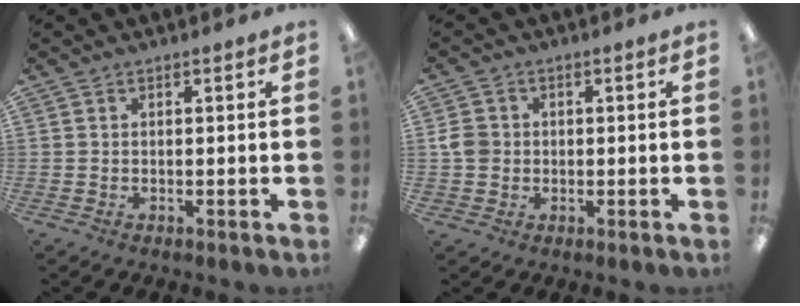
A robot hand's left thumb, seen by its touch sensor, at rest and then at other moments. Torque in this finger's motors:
{"motor_torque": [0.55, 0.69, 0.11, -0.14, 0.00]}